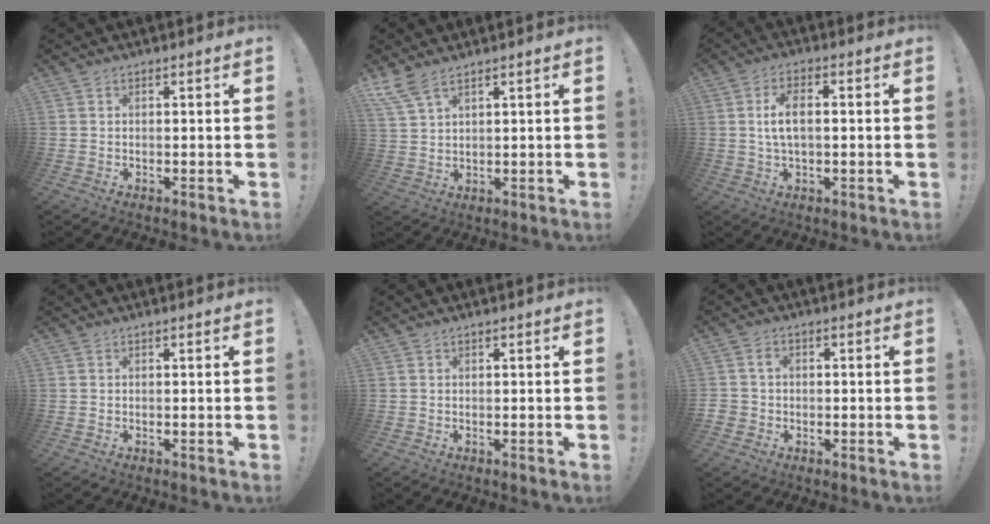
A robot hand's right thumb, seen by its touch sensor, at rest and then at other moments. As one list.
[{"total": 5.8, "force": [4.6, 1.5, 3.3], "torque": [-0.073, -0.016, 0.088]}, {"total": 6.7, "force": [0.6, 3.1, 5.9], "torque": [-0.100, 0.004, 0.009]}, {"total": 0.0}, {"total": 0.0}, {"total": 3.6, "force": [-0.2, 3.2, 1.7], "torque": [-0.033, 0.011, -0.002]}]